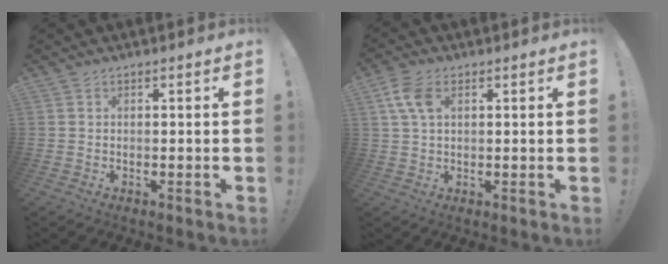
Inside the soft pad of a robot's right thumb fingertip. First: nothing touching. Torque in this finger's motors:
{"motor_torque": [0.85, 1.68, 0.77, -0.35, 0.17]}